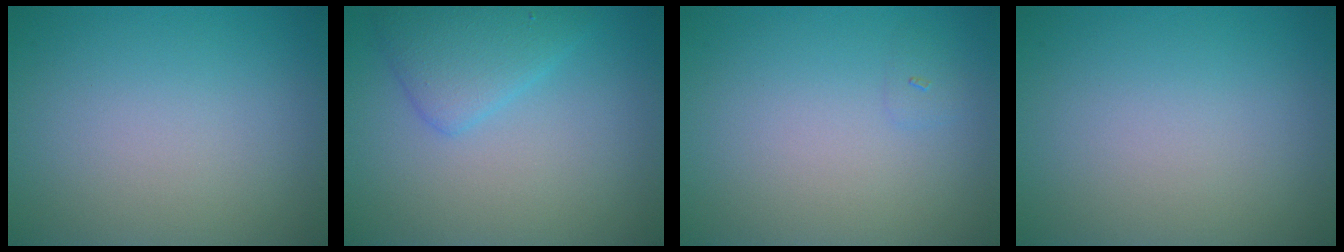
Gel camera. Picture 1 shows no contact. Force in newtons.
{"total": 3.2, "press": 3.2, "slide": 0.1}
{"total": 0.6, "press": 0.6, "slide": 0.1}
{"total": 0.0}